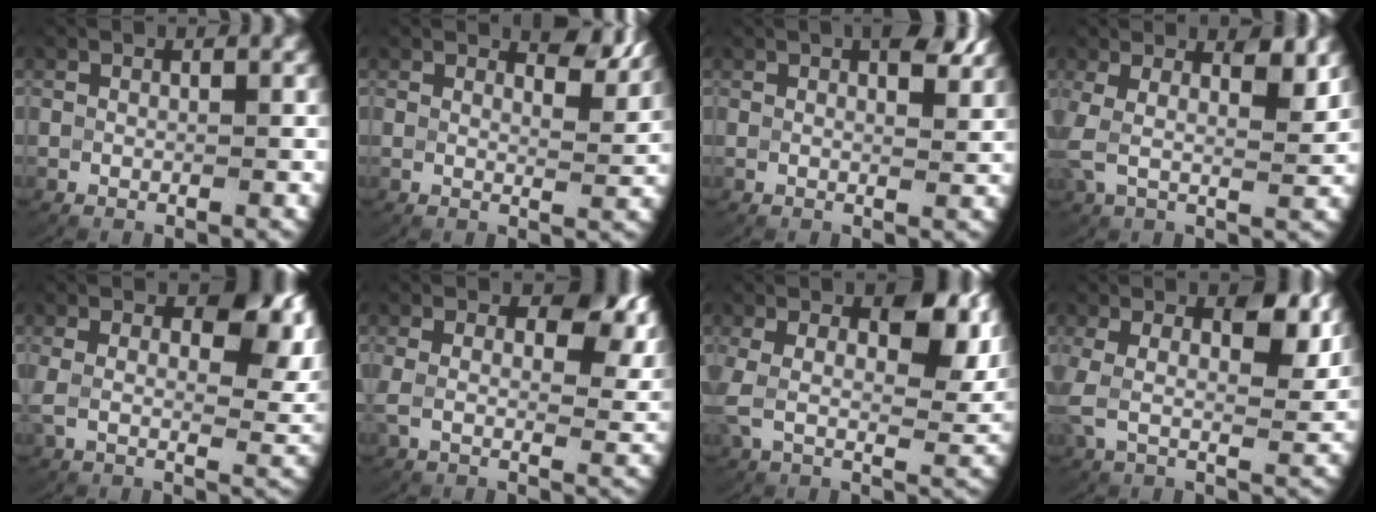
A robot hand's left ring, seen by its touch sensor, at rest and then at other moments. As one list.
[{"total": 3.5, "force": [2.9, 0.4, 1.9], "torque": [-0.029, -0.009, 0.046]}, {"total": 3.0, "force": [1.9, 0.5, 2.3], "torque": [-0.038, -0.007, 0.029]}, {"total": 3.8, "force": [1.4, 1.9, 3.1], "torque": [-0.075, -0.015, 0.026]}, {"total": 5.9, "force": [2.4, 2.6, 4.7], "torque": [-0.066, -0.008, 0.036]}, {"total": 5.1, "force": [2.3, 2.1, 4.0], "torque": [-0.060, -0.008, 0.034]}, {"total": 6.1, "force": [2.1, 3.2, 4.7], "torque": [-0.091, -0.012, 0.033]}, {"total": 4.9, "force": [1.7, 2.5, 3.8], "torque": [-0.082, -0.013, 0.027]}]